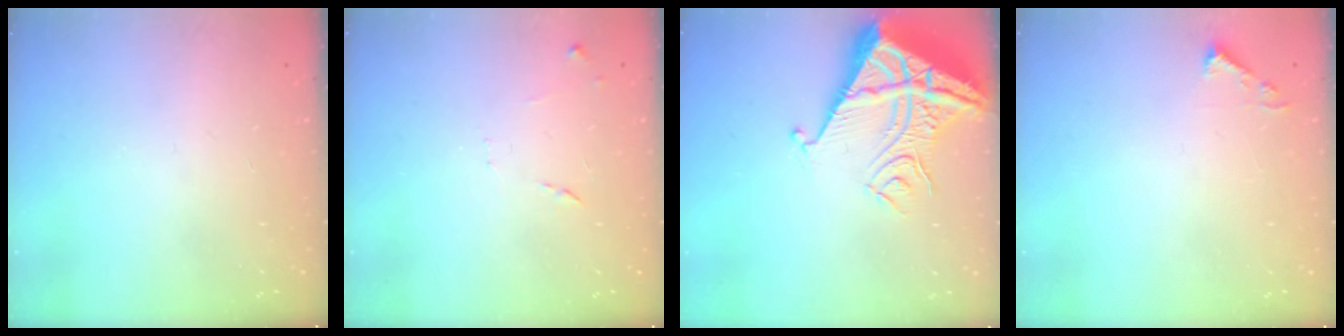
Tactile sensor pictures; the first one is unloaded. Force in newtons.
{"total": 7.5, "press": 7.5, "slide": 0.6}
{"total": 11.5, "press": 11.5, "slide": 1.2}
{"total": 3.7, "press": 3.7, "slide": 0.5}